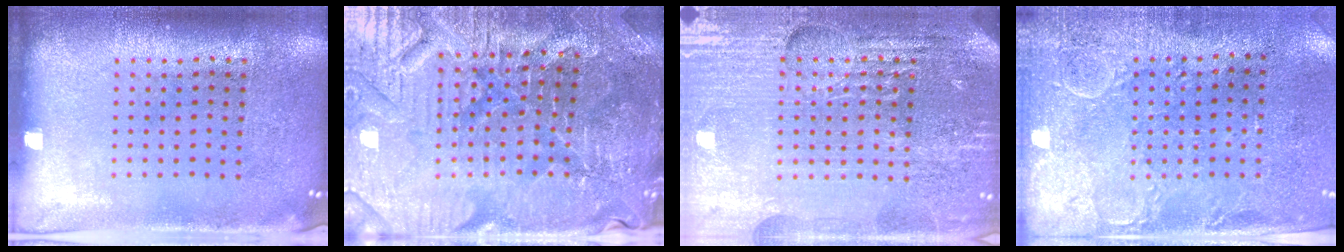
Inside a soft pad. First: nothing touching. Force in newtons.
{"total": 4.0, "press": 4.0, "slide": 0.7}
{"total": 4.7, "press": 4.4, "slide": 1.7}
{"total": 3.0, "press": 2.2, "slide": 2.0}